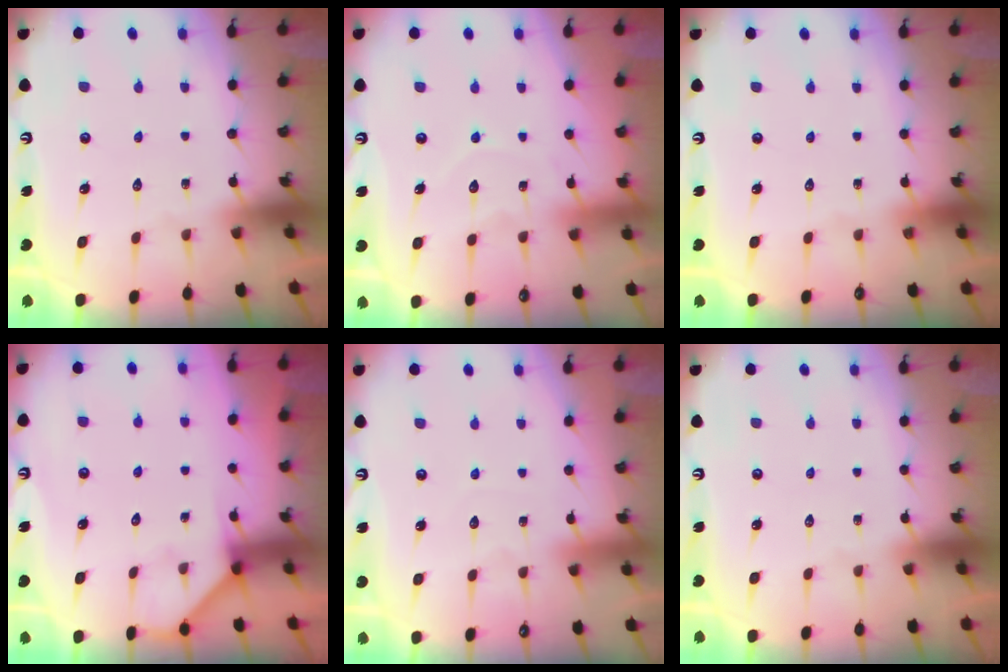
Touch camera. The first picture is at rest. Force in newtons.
{"total": 7.0, "press": 7.0, "slide": 0.8}
{"total": 0.0}
{"total": 2.9, "press": 2.9, "slide": 0.5}
{"total": 2.9, "press": 2.9, "slide": 0.3}
{"total": 0.0}